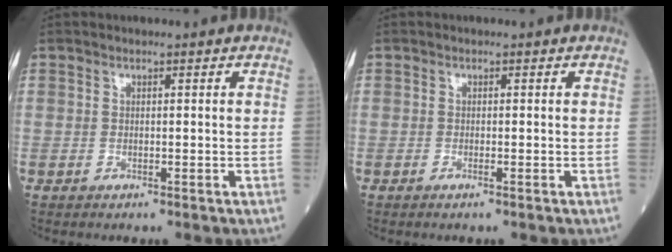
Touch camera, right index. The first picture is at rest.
{"total": 0.5, "force": [-0.3, -0.1, 0.4], "torque": [-0.009, 0.000, -0.006]}